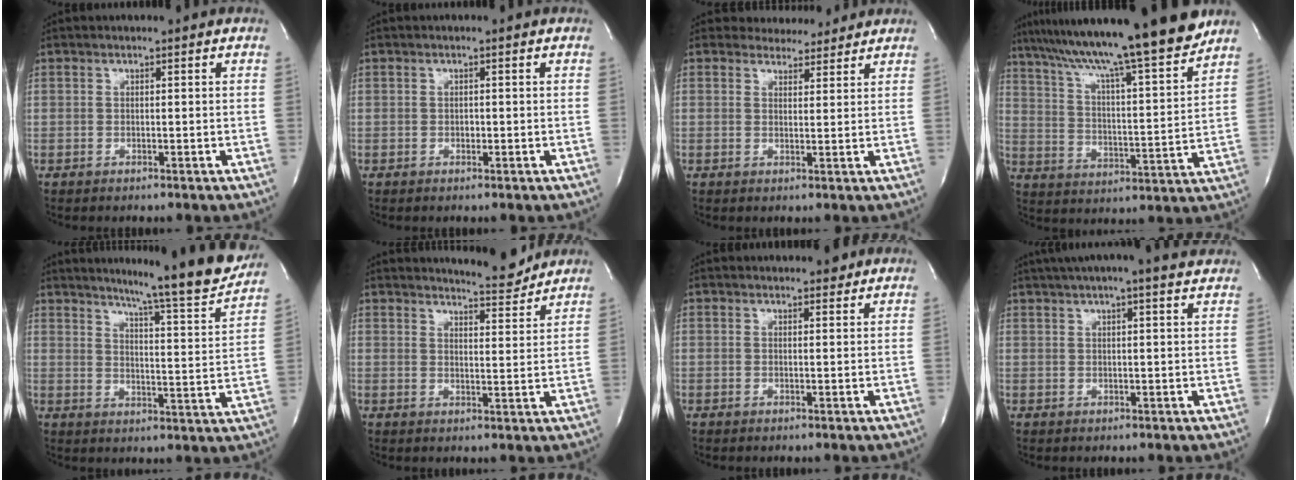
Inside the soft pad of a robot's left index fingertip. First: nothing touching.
{"total": 0.7, "force": [-0.5, 0.4, 0.3], "torque": [-0.002, -0.002, -0.010]}
{"total": 4.0, "force": [3.7, 1.6, 0.0], "torque": [0.003, -0.001, 0.047]}
{"total": 21.9, "force": [18.2, -0.4, 12.1], "torque": [-0.204, -0.011, 0.280]}
{"total": 16.3, "force": [14.6, -0.7, 7.4], "torque": [-0.104, -0.062, 0.180]}
{"total": 5.3, "force": [5.2, 0.1, 0.6], "torque": [-0.017, -0.025, 0.071]}
{"total": 2.1, "force": [1.8, 0.8, 0.7], "torque": [-0.010, -0.003, 0.018]}
{"total": 11.2, "force": [9.6, 0.4, 5.8], "torque": [-0.097, 0.023, 0.116]}